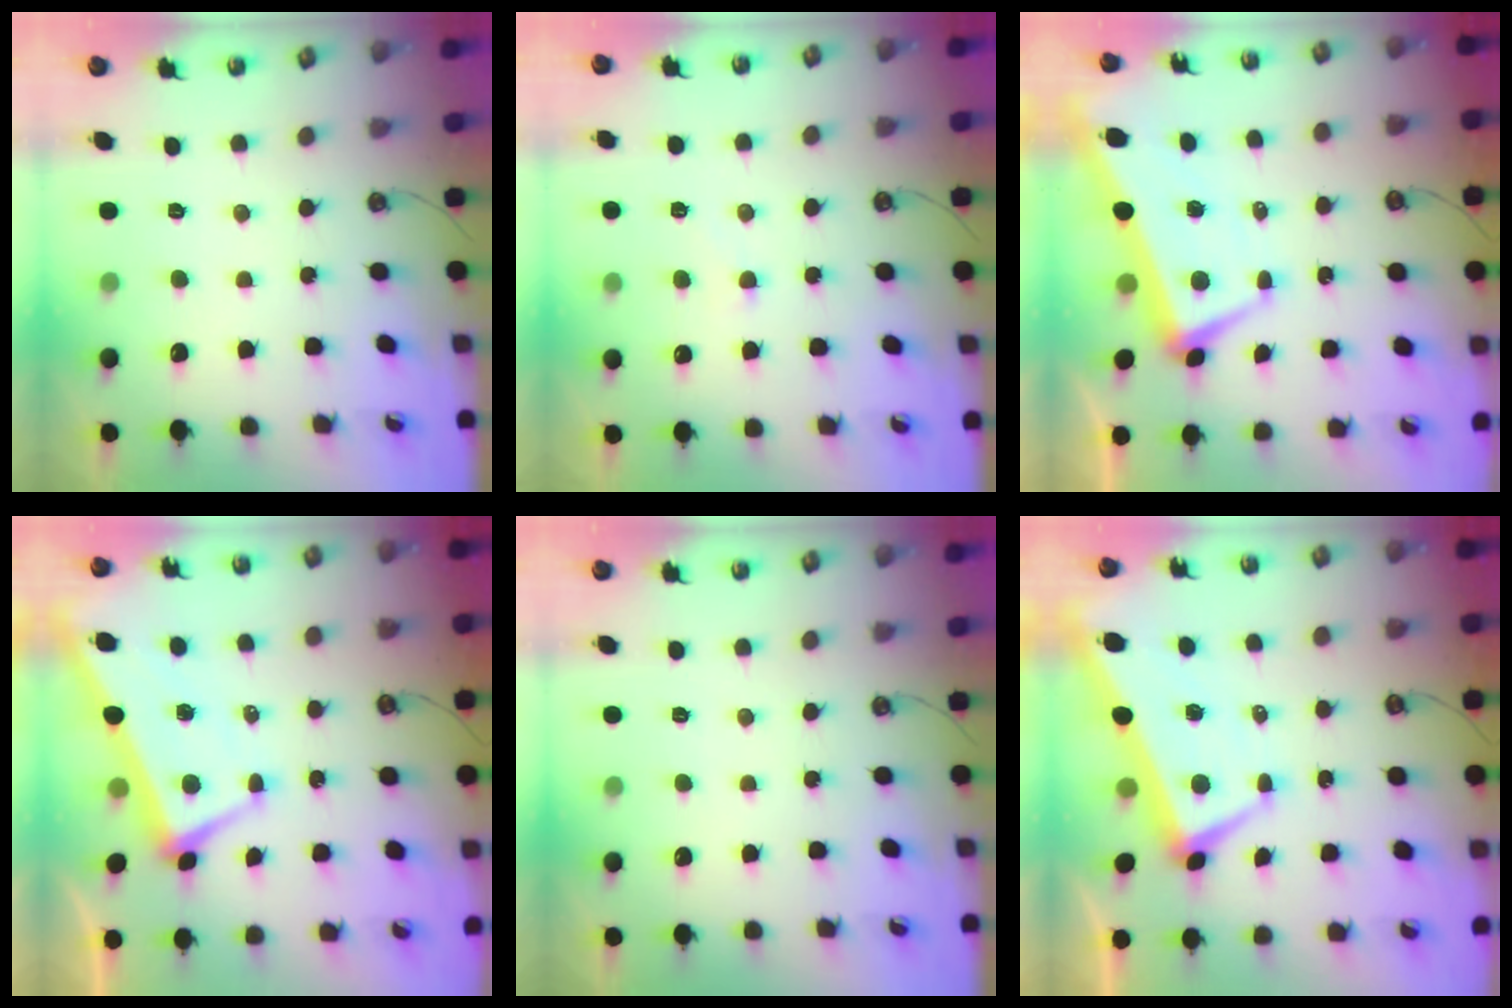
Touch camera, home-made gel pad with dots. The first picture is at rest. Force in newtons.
{"total": 2.7, "press": 2.6, "slide": 0.5}
{"total": 2.0, "press": 1.6, "slide": 1.2}
{"total": 1.9, "press": 1.7, "slide": 0.8}
{"total": 0.0}
{"total": 1.4, "press": 1.1, "slide": 0.8}